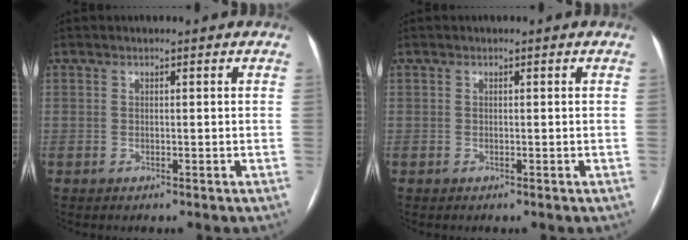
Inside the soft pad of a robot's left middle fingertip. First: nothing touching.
{"total": 0.0}